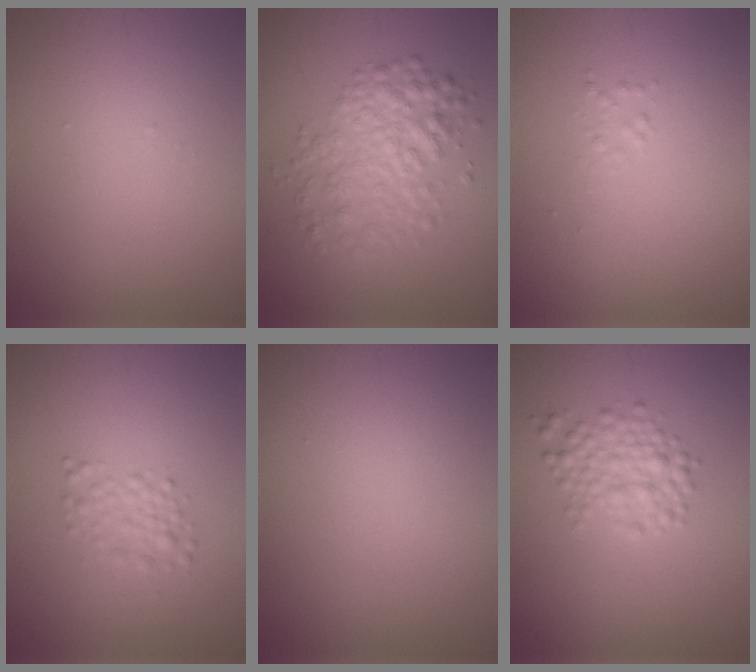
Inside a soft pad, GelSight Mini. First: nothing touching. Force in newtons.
{"total": 4.5, "press": 4.5, "slide": 0.1}
{"total": 0.7, "press": 0.7, "slide": 0.0}
{"total": 1.9, "press": 1.8, "slide": 0.1}
{"total": 0.0}
{"total": 2.8, "press": 2.8, "slide": 0.1}